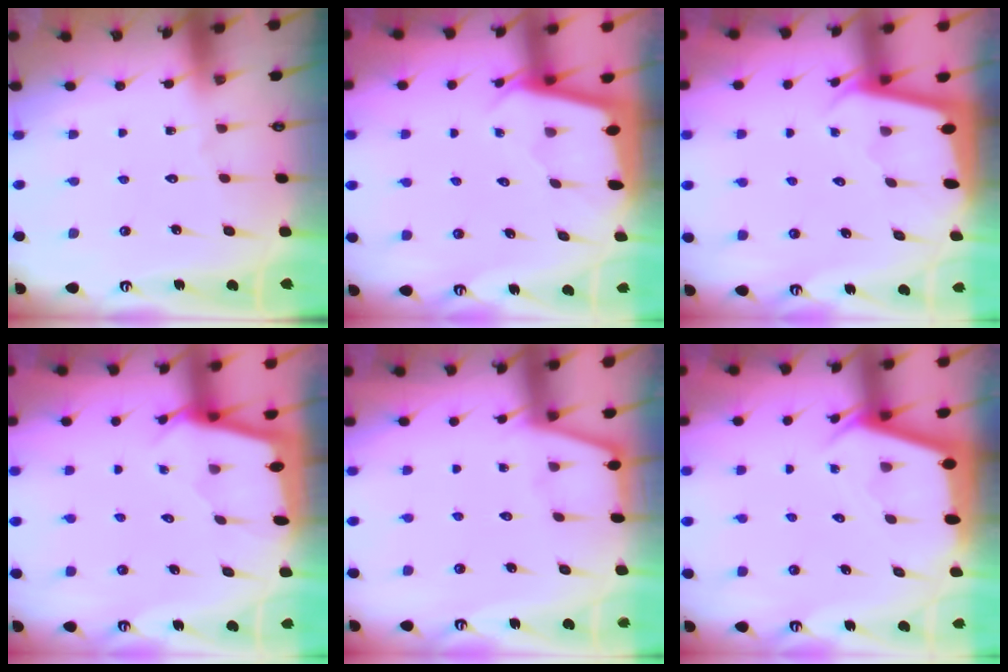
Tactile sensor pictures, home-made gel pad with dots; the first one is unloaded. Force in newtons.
{"total": 1.6, "press": 1.6, "slide": 0.1}
{"total": 1.9, "press": 1.9, "slide": 0.0}
{"total": 1.6, "press": 1.6, "slide": 0.2}
{"total": 1.9, "press": 1.9, "slide": 0.2}
{"total": 2.3, "press": 2.2, "slide": 0.3}